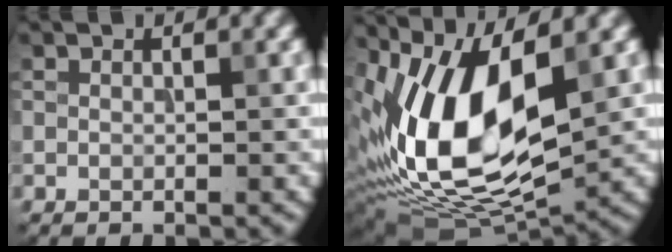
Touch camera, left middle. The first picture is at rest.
{"total": 13.0, "force": [2.0, 6.6, 11.0], "torque": [-0.211, -0.006, 0.032]}